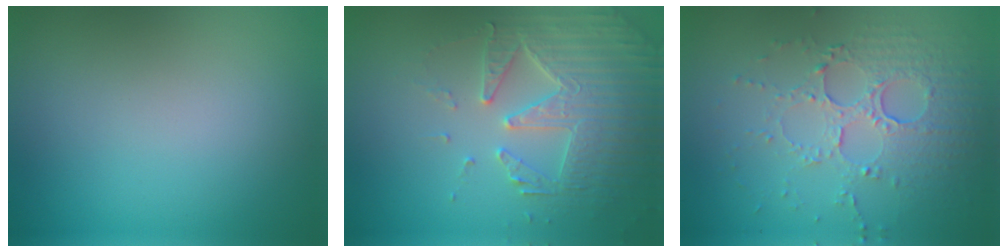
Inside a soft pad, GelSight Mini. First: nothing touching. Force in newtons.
{"total": 4.7, "press": 4.5, "slide": 1.2}
{"total": 5.5, "press": 3.7, "slide": 4.1}